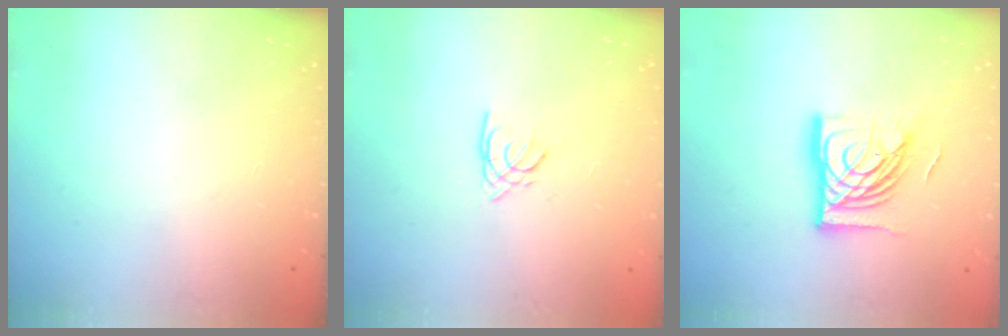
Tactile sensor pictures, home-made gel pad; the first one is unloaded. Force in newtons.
{"total": 1.6, "press": 1.6, "slide": 0.2}
{"total": 19.6, "press": 19.5, "slide": 2.2}